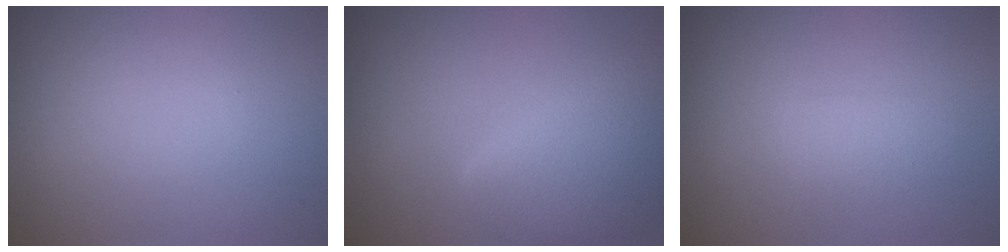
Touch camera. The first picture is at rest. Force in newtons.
{"total": 4.7, "press": 4.7, "slide": 0.3}
{"total": 1.6, "press": 1.6, "slide": 0.0}